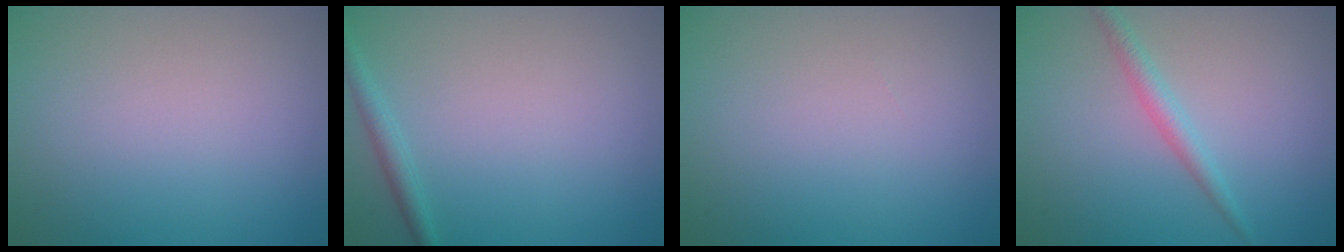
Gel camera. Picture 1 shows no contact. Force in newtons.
{"total": 1.5, "press": 1.4, "slide": 0.1}
{"total": 0.0}
{"total": 2.0, "press": 2.0, "slide": 0.1}